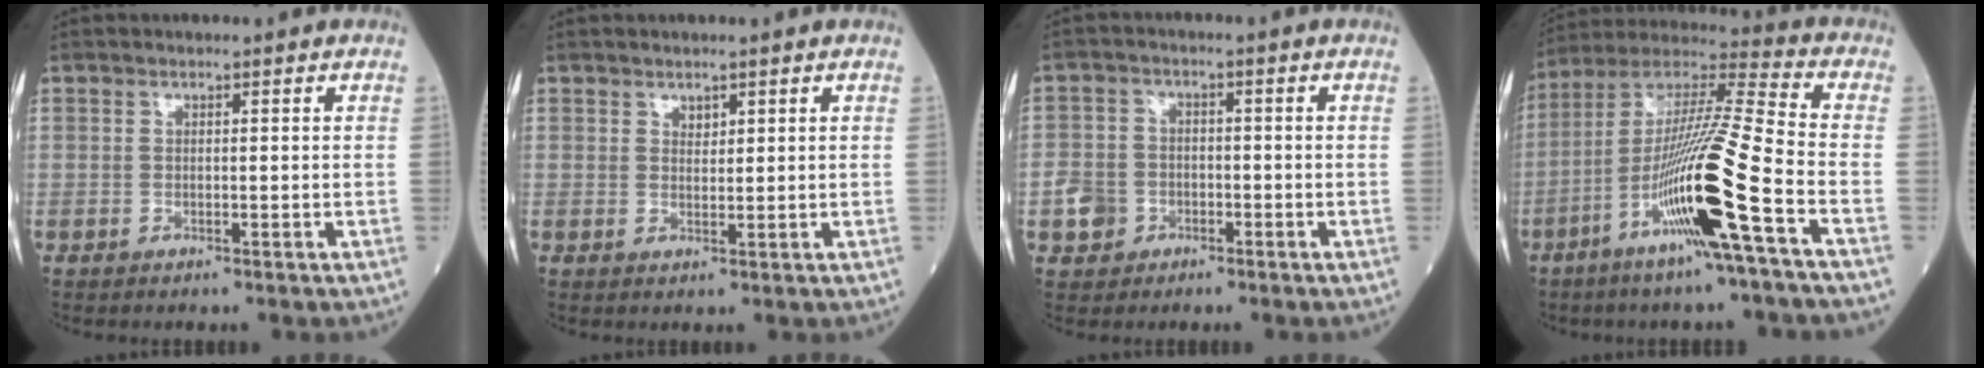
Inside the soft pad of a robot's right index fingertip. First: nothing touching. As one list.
[{"total": 1.2, "force": [0.8, 0.6, 0.5], "torque": [-0.006, 0.000, 0.014]}, {"total": 4.6, "force": [-2.0, 3.9, 1.3], "torque": [-0.030, 0.010, -0.031]}, {"total": 17.8, "force": [-6.7, -1.0, 16.4], "torque": [-0.318, -0.011, -0.132]}]